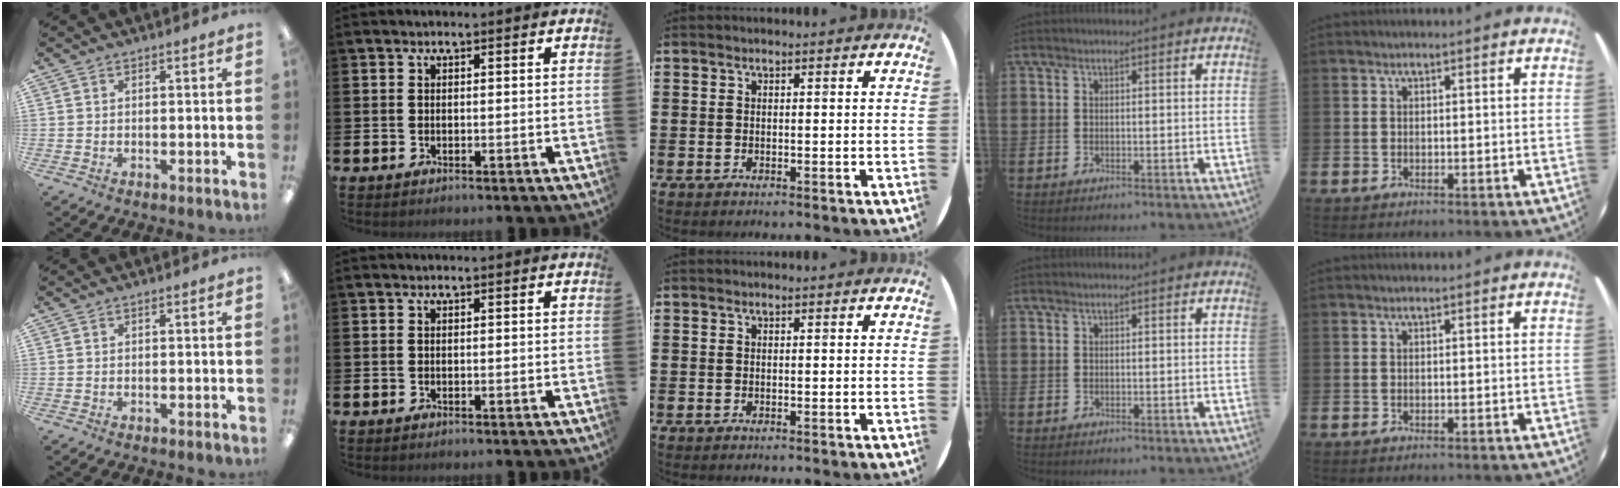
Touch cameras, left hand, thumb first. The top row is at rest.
{}